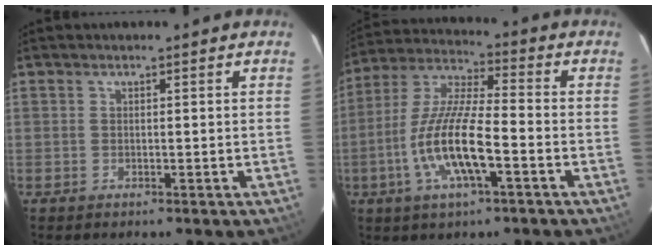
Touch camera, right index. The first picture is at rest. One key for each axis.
{"total": 14.1, "fx": -4.9, "fy": 3.1, "fz": 12.9, "tx": -0.266, "ty": -0.006, "tz": -0.096}